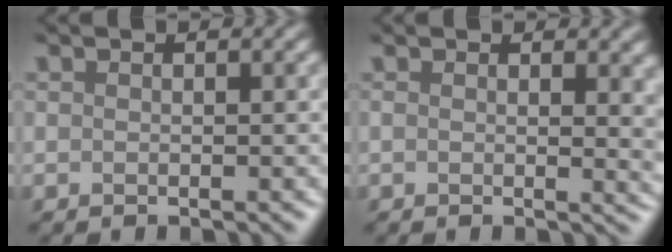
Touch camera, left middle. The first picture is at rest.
{"total": 3.6, "force": [0.9, 1.3, 3.2], "torque": [-0.021, 0.023, 0.004]}